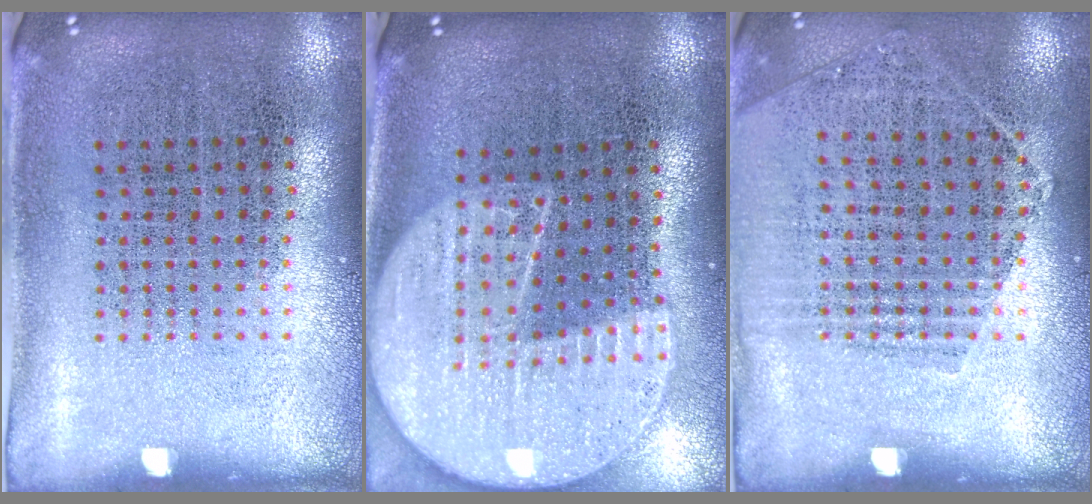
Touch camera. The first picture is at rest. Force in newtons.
{"total": 2.3, "press": 2.0, "slide": 1.1}
{"total": 1.1, "press": 1.1, "slide": 0.4}